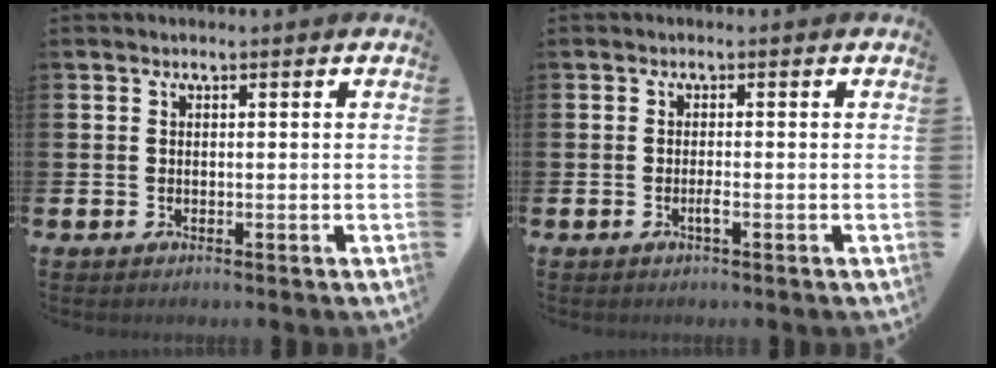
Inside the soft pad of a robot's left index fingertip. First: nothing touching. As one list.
[{"total": 0.8, "force": [-0.4, 0.0, 0.7], "torque": [-0.021, -0.001, -0.006]}]